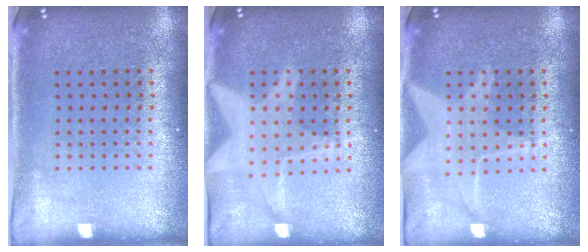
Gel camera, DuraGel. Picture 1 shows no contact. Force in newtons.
{"total": 2.6, "press": 2.6, "slide": 0.4}
{"total": 2.8, "press": 2.8, "slide": 0.3}